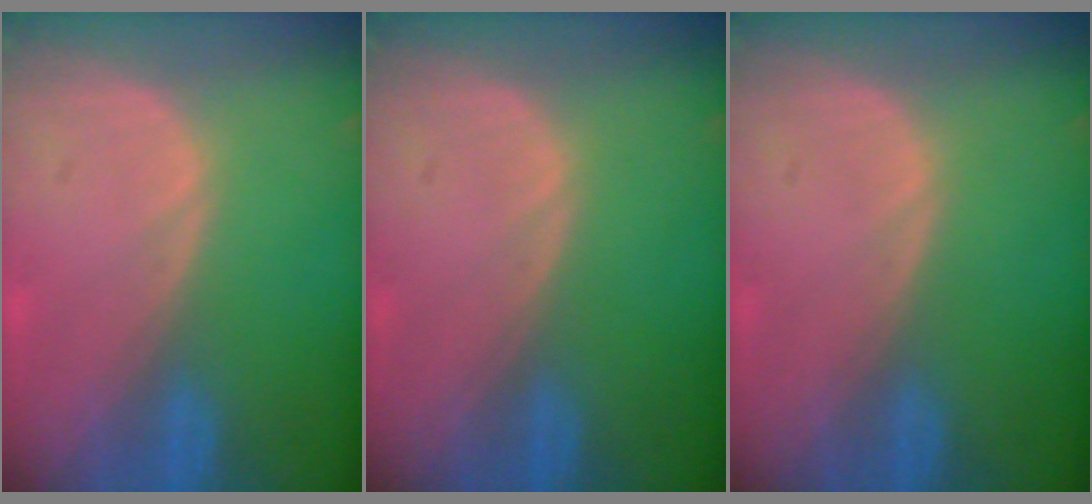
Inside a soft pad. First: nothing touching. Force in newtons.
{"total": 0.0}
{"total": 0.0}